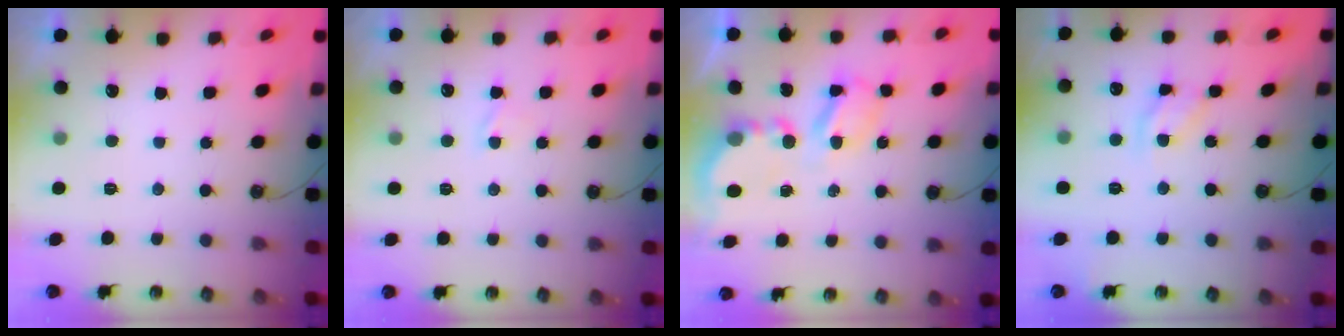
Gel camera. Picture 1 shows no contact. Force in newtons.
{"total": 0.9, "press": 0.9, "slide": 0.2}
{"total": 6.2, "press": 6.2, "slide": 0.5}
{"total": 10.6, "press": 10.5, "slide": 1.1}